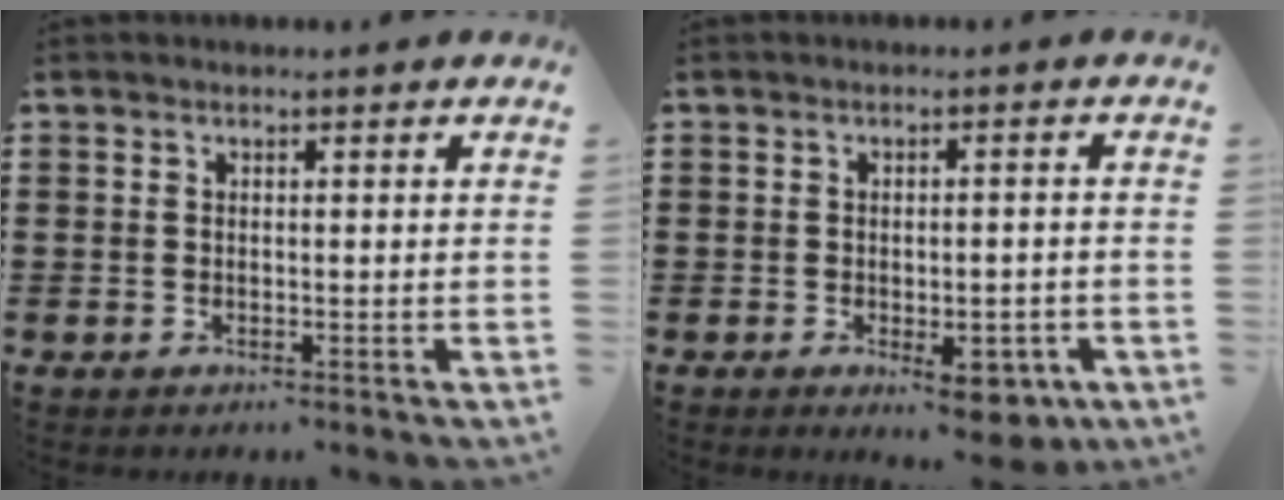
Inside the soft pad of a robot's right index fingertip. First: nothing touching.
{"total": 5.4, "force": [-2.9, 1.8, 4.2], "torque": [-0.055, -0.002, -0.048]}